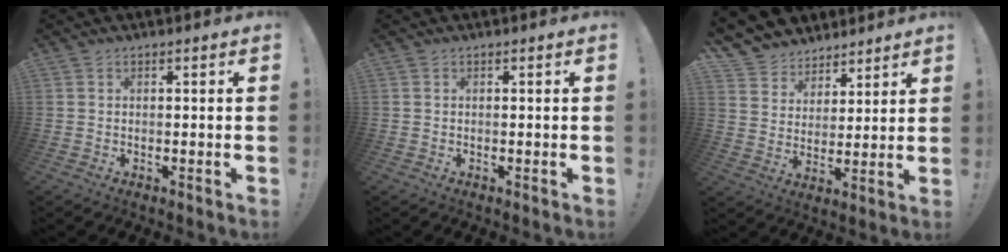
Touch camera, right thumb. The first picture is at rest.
{"total": 0.0}
{"total": 8.4, "force": [6.1, 5.8, 0.6], "torque": [-0.015, -0.053, 0.124]}